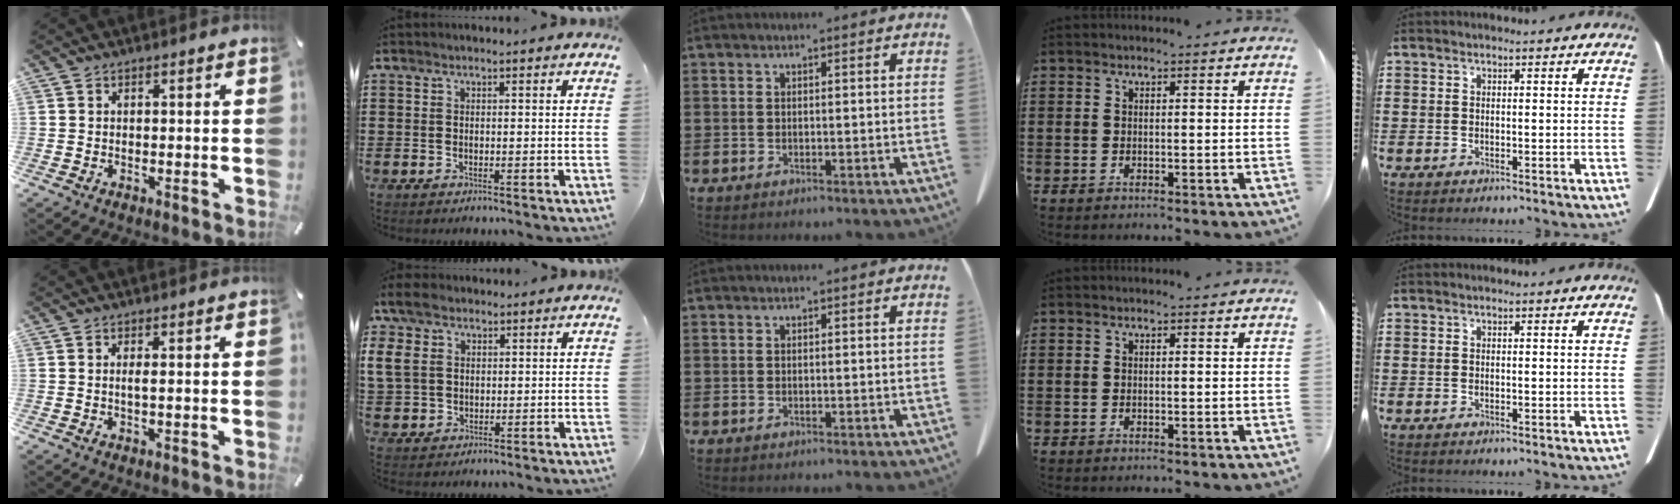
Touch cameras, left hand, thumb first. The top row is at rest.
{"thumb": {"total": 1.4, "force": [0.0, 0.0, 1.4], "torque": [-0.029, -0.005, 0.000]}, "index": {"total": 6.7, "force": [3.0, 4.9, 3.3], "torque": [-0.105, 0.013, 0.053]}}